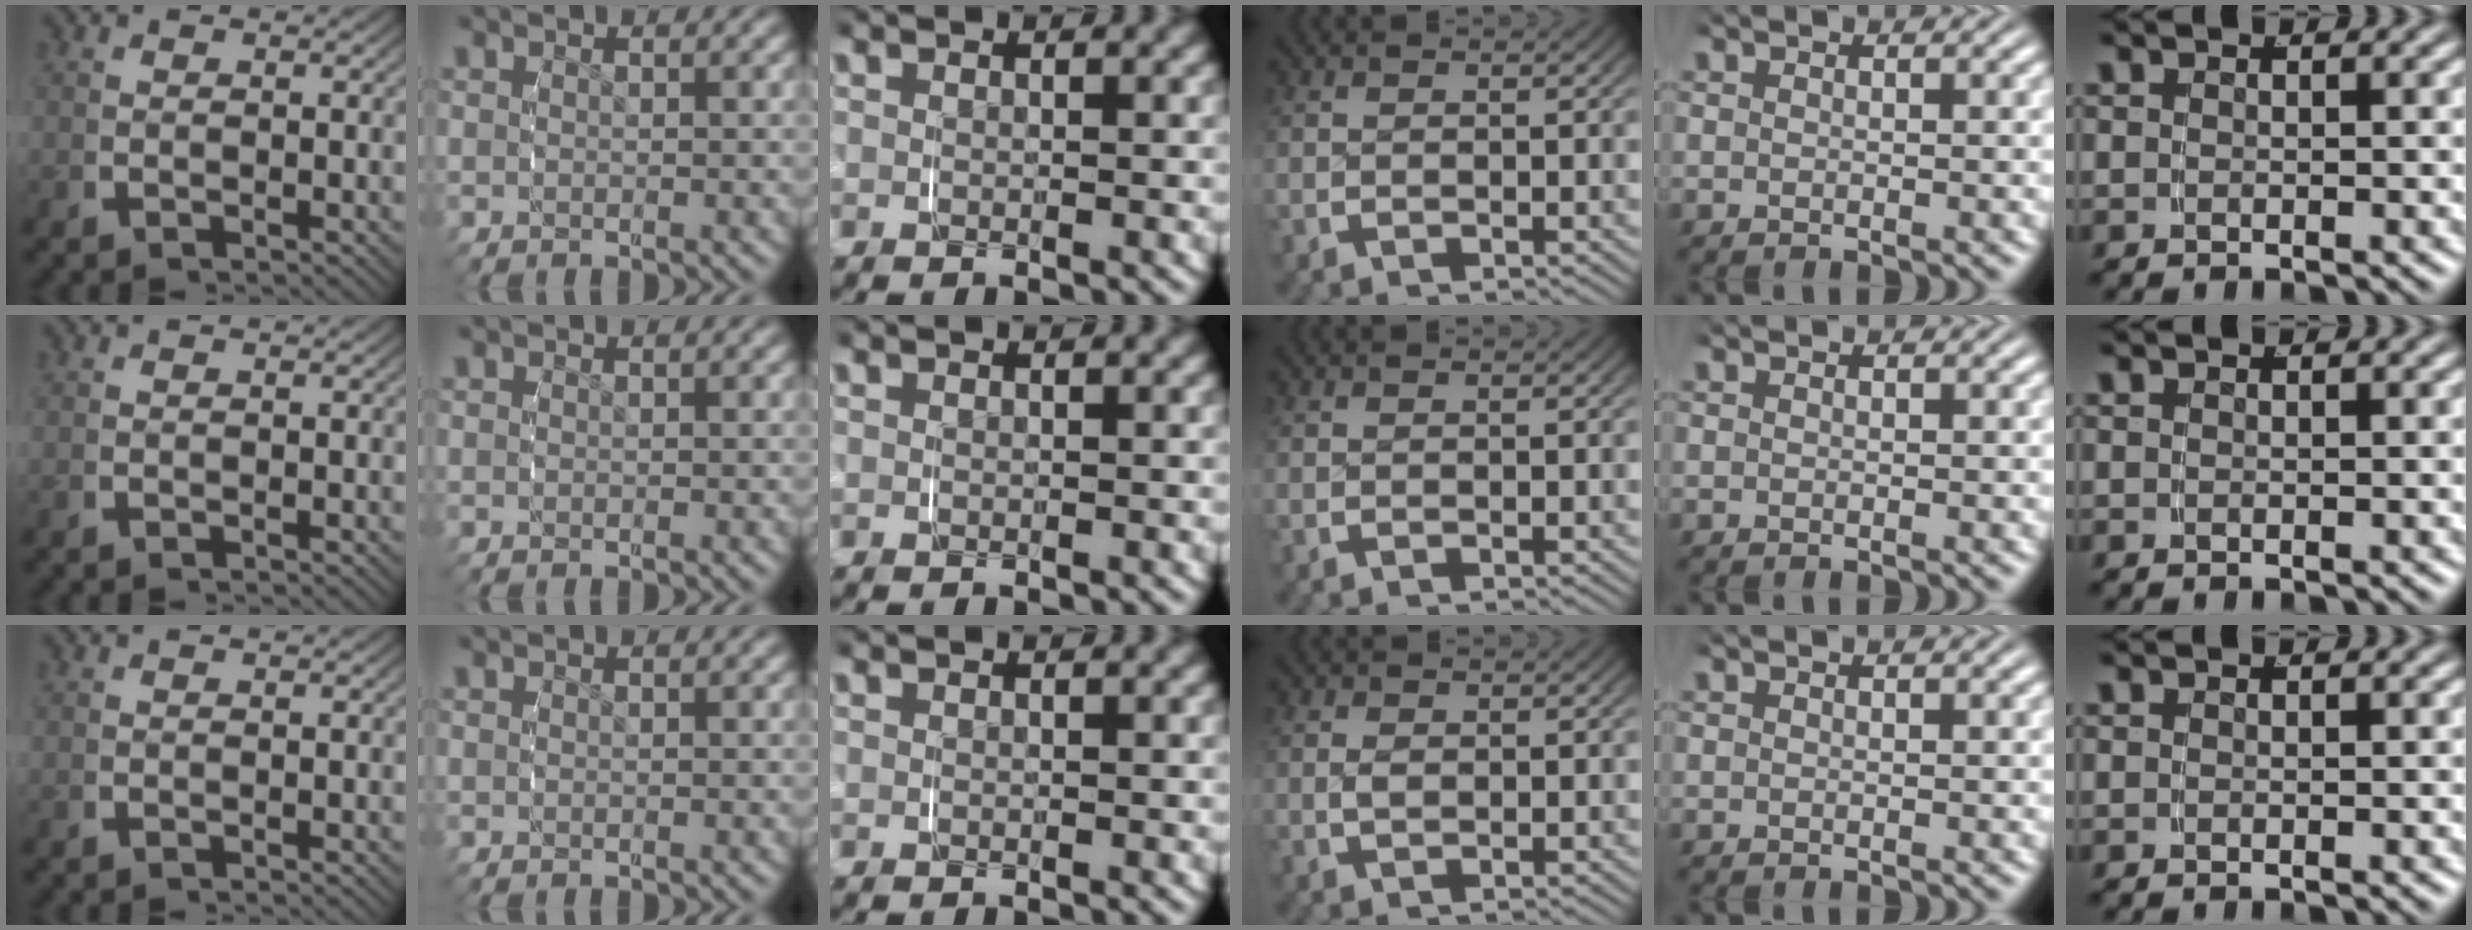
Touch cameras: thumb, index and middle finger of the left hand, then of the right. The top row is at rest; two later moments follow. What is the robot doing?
{"motion": "grasp_and_lifting", "object": "ribbon"}